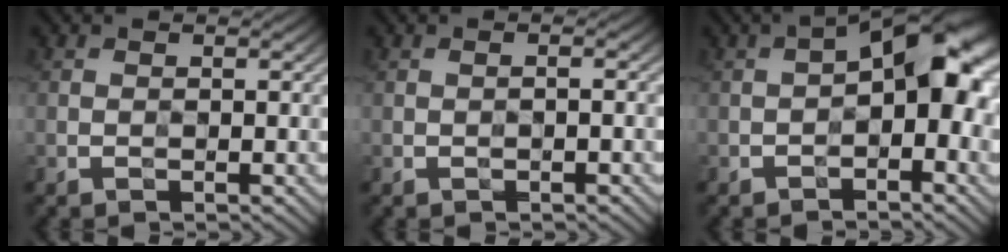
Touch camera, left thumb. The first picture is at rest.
{"total": 0.8, "force": [-0.6, -0.3, 0.4], "torque": [-0.010, 0.005, -0.011]}
{"total": 8.4, "force": [-0.6, 3.8, 7.5], "torque": [-0.102, 0.023, -0.022]}